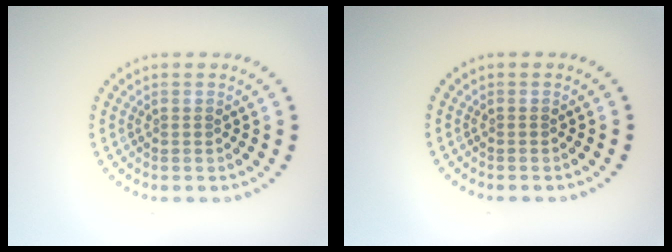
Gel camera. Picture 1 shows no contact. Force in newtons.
{"total": 0.0}